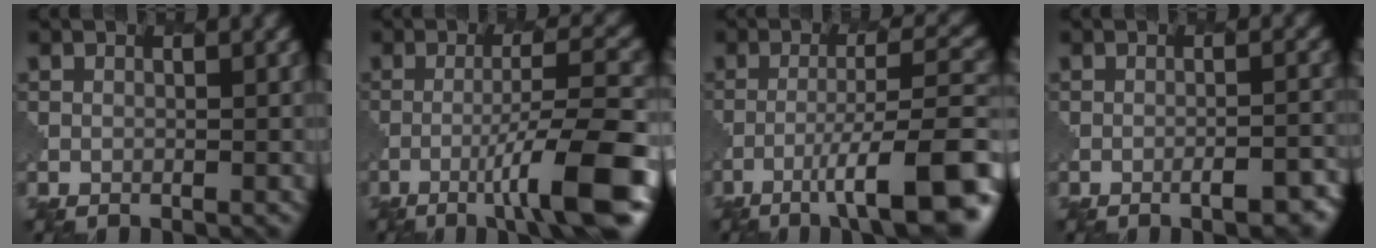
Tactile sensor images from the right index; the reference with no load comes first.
{"total": 8.6, "force": [-3.9, 1.0, 7.6], "torque": [-0.112, 0.011, -0.063]}
{"total": 10.8, "force": [-5.5, 2.4, 9.0], "torque": [-0.135, 0.007, -0.081]}
{"total": 4.1, "force": [-2.4, 1.2, 3.0], "torque": [-0.037, 0.007, -0.026]}